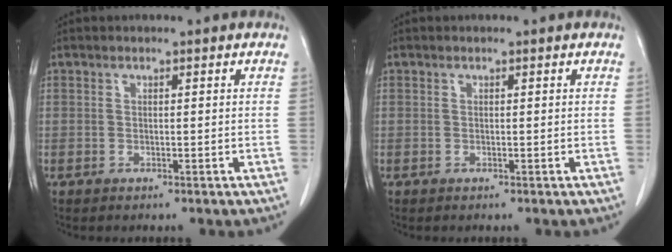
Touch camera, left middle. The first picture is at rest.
{"total": 0.0}